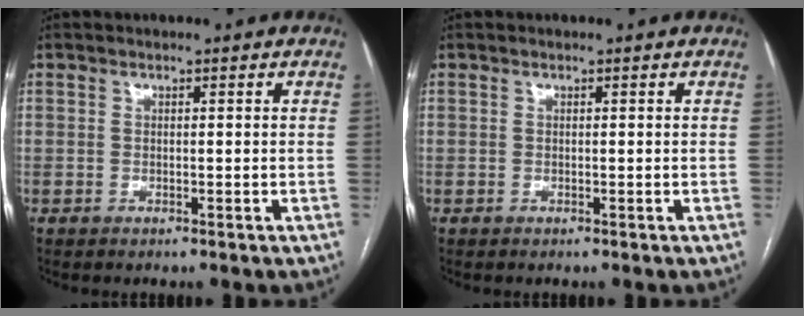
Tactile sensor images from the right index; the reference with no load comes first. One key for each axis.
{"total": 0.0}